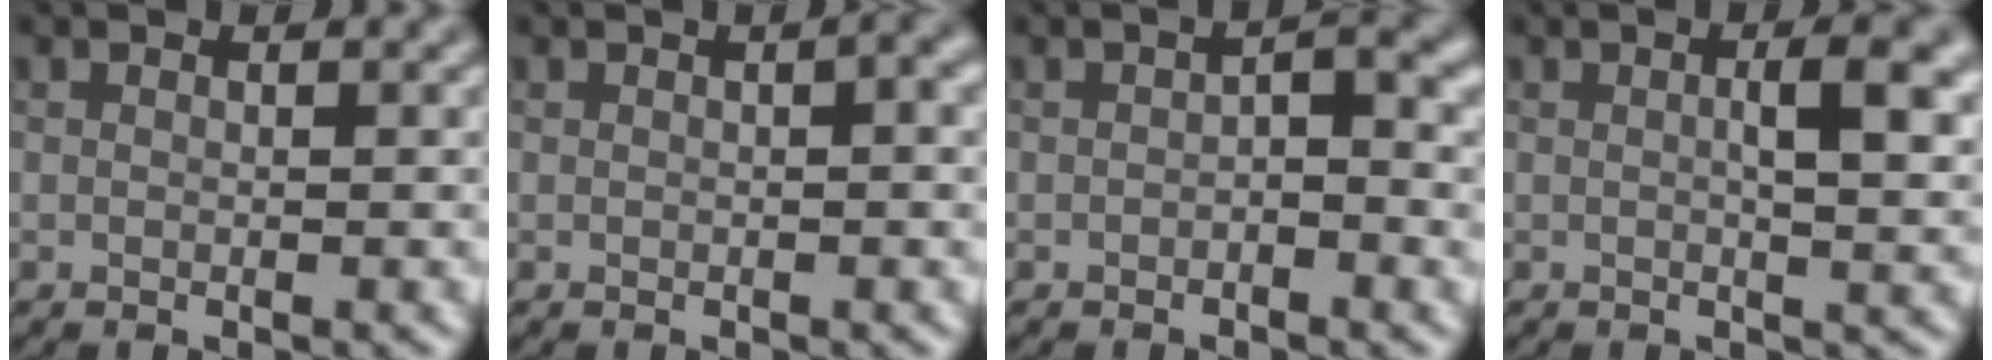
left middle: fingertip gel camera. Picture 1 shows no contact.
{"total": 2.0, "force": [0.3, 0.3, 2.0], "torque": [-0.027, 0.006, 0.004]}
{"total": 2.0, "force": [-0.4, 0.8, 1.8], "torque": [-0.026, 0.006, -0.009]}
{"total": 4.7, "force": [0.8, 1.2, 4.5], "torque": [-0.062, 0.005, 0.011]}